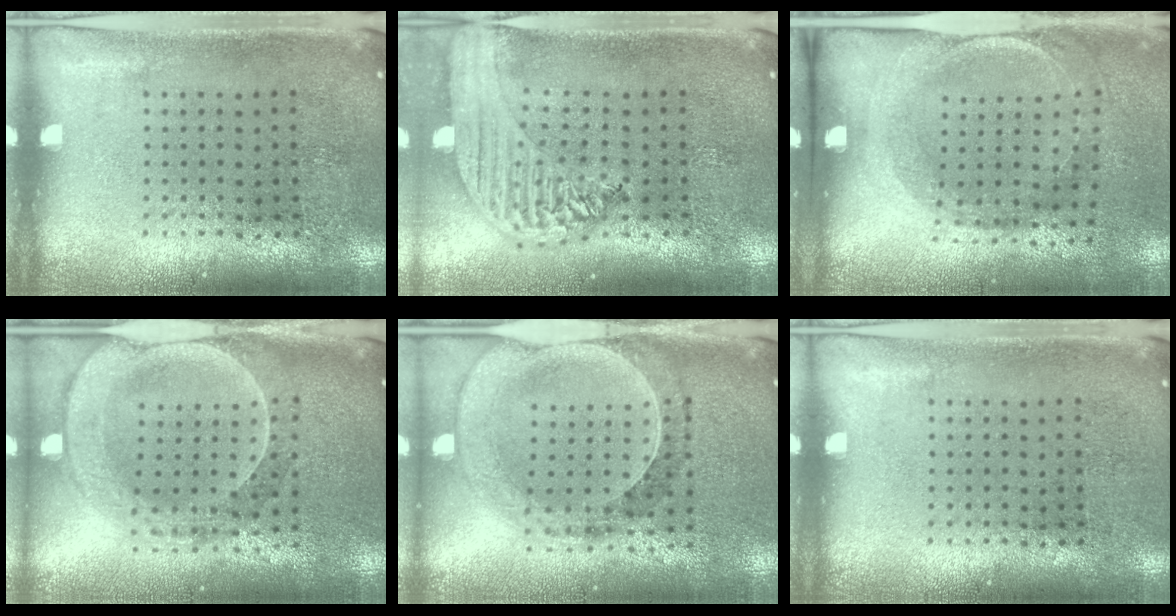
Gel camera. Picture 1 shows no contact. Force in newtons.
{"total": 2.2, "press": 2.0, "slide": 1.0}
{"total": 1.6, "press": 1.4, "slide": 0.8}
{"total": 2.2, "press": 2.0, "slide": 0.9}
{"total": 0.8, "press": 0.7, "slide": 0.3}
{"total": 0.0}